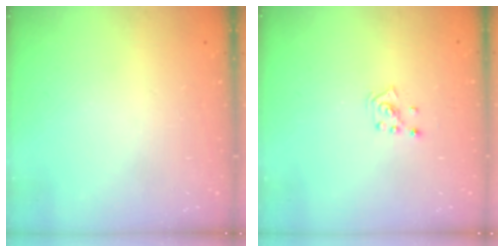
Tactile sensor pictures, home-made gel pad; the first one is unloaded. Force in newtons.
{"total": 2.6, "press": 2.6, "slide": 0.5}